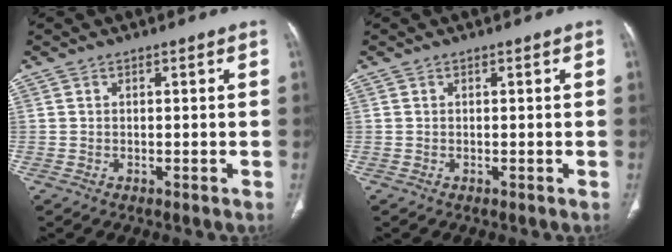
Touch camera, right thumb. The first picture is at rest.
{"total": 0.0}